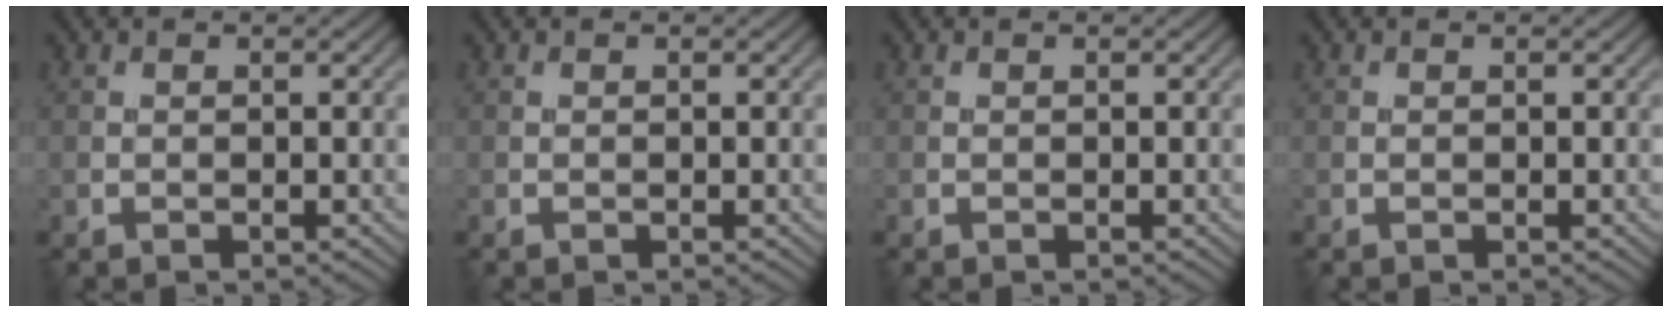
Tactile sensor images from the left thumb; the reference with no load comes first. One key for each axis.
{"total": 0.0}
{"total": 0.0}
{"total": 0.0}